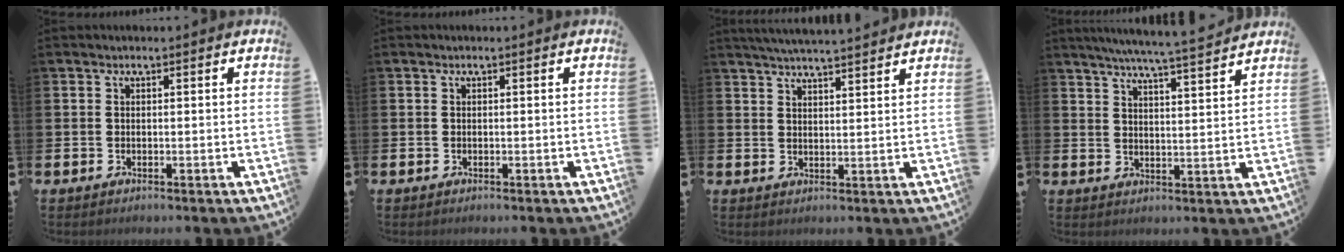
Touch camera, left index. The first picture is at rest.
{"total": 0.0}
{"total": 4.4, "force": [4.3, -0.3, 0.6], "torque": [-0.021, -0.020, 0.078]}
{"total": 6.4, "force": [6.1, -0.6, 2.0], "torque": [-0.045, -0.042, 0.103]}